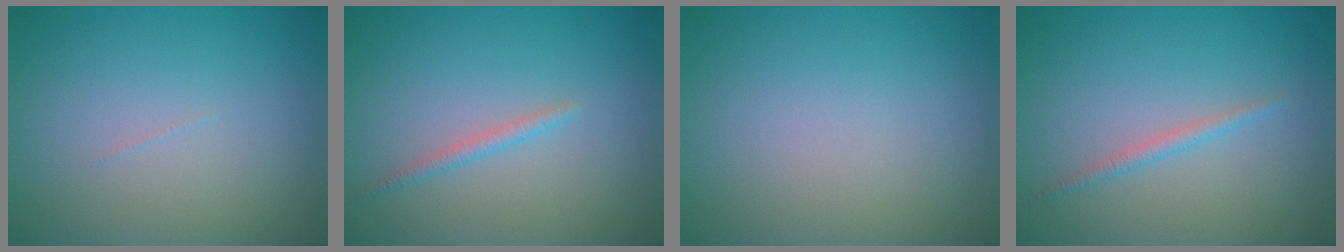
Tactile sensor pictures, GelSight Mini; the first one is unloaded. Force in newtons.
{"total": 1.1, "press": 1.1, "slide": 0.0}
{"total": 0.0}
{"total": 1.1, "press": 1.1, "slide": 0.0}